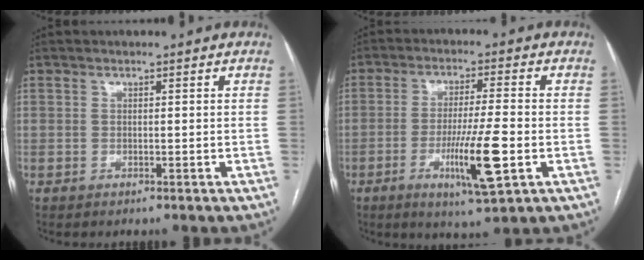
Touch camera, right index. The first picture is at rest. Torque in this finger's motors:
{"motor_torque": [0.78, 0.05, 0.24, 0.16]}